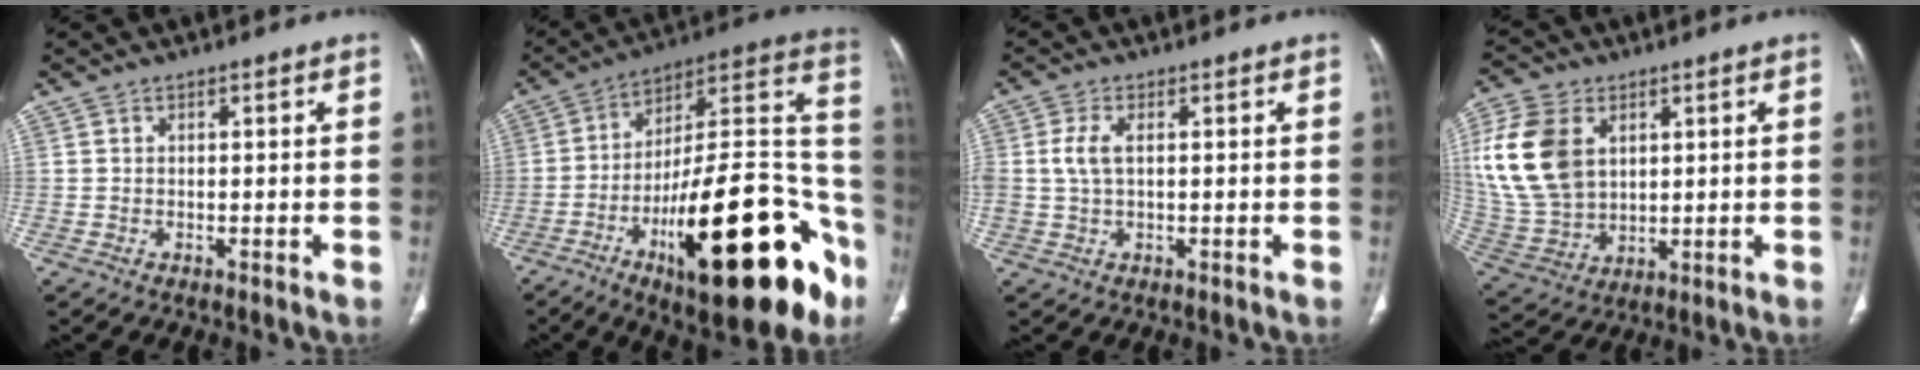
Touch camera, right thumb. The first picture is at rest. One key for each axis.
{"total": 33.1, "fx": -14.0, "fy": 11.7, "fz": 27.6, "tx": -0.337, "ty": 0.073, "tz": -0.208}
{"total": 4.3, "fx": 0.6, "fy": 2.3, "fz": 3.6, "tx": -0.092, "ty": 0.006, "tz": 0.012}
{"total": 18.0, "fx": 5.0, "fy": 12.5, "fz": 11.9, "tx": -0.250, "ty": -0.012, "tz": 0.110}